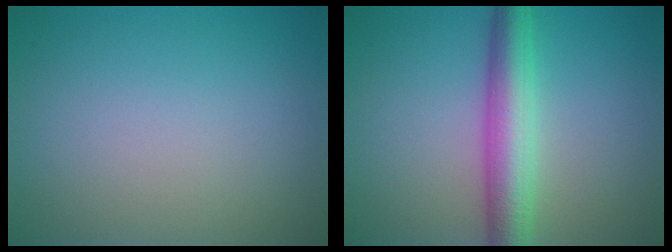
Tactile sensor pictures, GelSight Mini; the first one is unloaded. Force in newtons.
{"total": 5.7, "press": 5.7, "slide": 0.1}